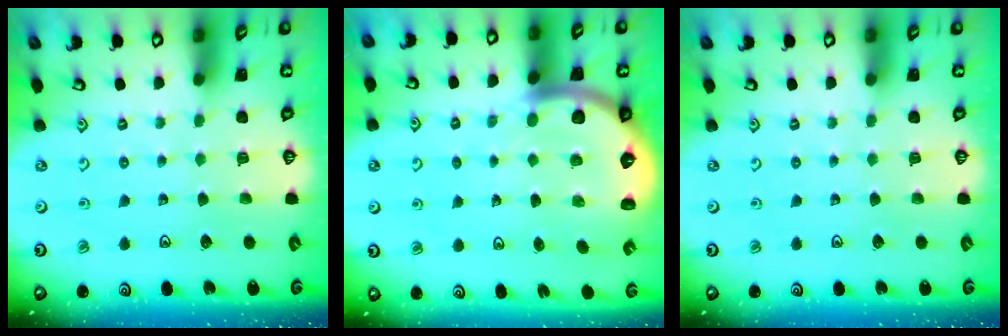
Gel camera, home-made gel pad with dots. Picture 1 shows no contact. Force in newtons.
{"total": 7.7, "press": 7.6, "slide": 1.3}
{"total": 0.0}